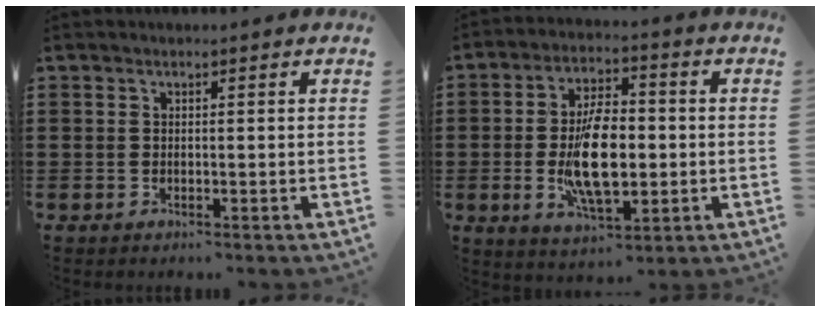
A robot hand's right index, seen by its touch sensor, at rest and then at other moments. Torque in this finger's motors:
{"motor_torque": [2.14, 0.00, 1.05, 0.21]}